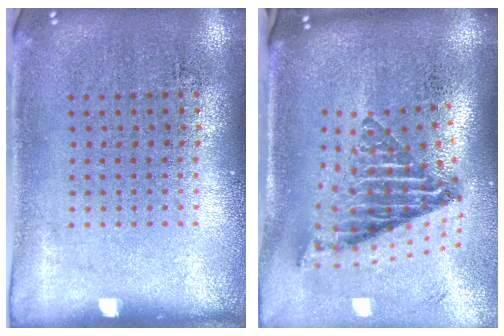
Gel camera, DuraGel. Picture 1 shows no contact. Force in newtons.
{"total": 2.6, "press": 1.6, "slide": 2.0}